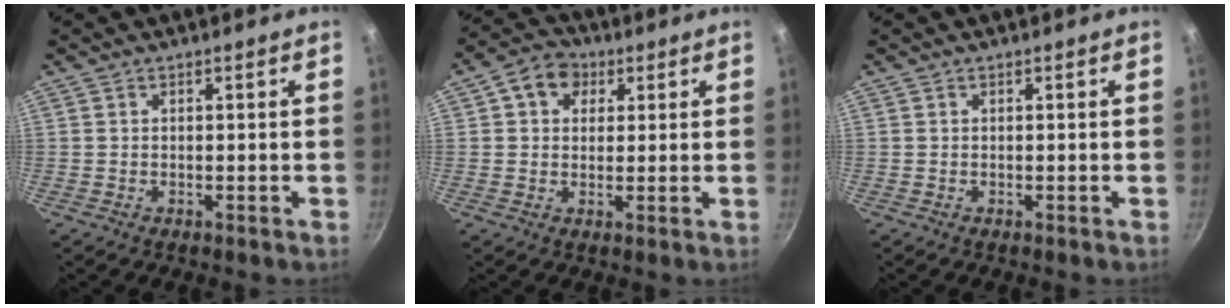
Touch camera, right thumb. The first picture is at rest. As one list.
[{"total": 7.1, "force": [2.6, 5.7, 3.4], "torque": [-0.028, 0.003, 0.029]}, {"total": 0.0}]